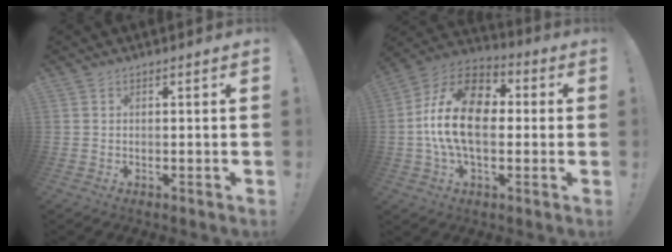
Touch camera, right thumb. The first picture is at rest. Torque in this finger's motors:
{"motor_torque": [1.80, 3.21, 1.16, -0.76, 0.58]}